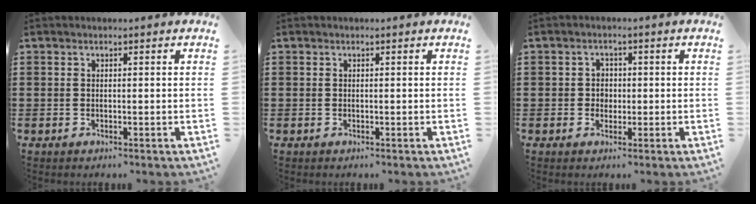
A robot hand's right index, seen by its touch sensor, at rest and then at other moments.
{"total": 0.0}
{"total": 2.0, "force": [-0.3, 1.9, 0.6], "torque": [-0.018, 0.007, -0.008]}